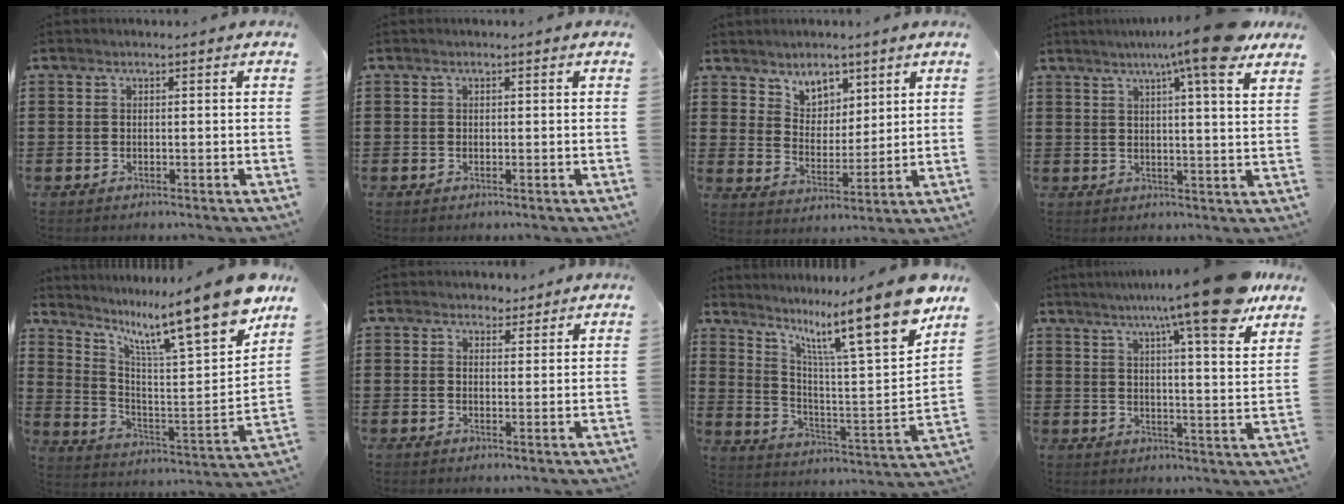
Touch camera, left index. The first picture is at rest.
{"total": 0.0}
{"total": 5.4, "force": [4.3, 3.2, 0.5], "torque": [-0.027, -0.011, 0.078]}
{"total": 10.2, "force": [7.3, -0.1, 7.1], "torque": [-0.117, -0.024, 0.117]}
{"total": 14.2, "force": [10.8, 1.4, 9.0], "torque": [-0.159, -0.092, 0.163]}
{"total": 2.6, "force": [2.2, 1.4, 0.0], "torque": [-0.001, 0.002, 0.040]}
{"total": 15.9, "force": [11.4, 1.9, 10.9], "torque": [-0.194, -0.084, 0.175]}
{"total": 13.6, "force": [9.9, 0.6, 9.3], "torque": [-0.158, -0.038, 0.155]}